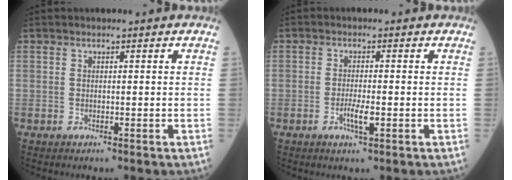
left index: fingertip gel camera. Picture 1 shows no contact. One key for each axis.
{"total": 2.7, "fx": -0.9, "fy": 0.4, "fz": 2.5, "tx": -0.051, "ty": -0.001, "tz": -0.016}